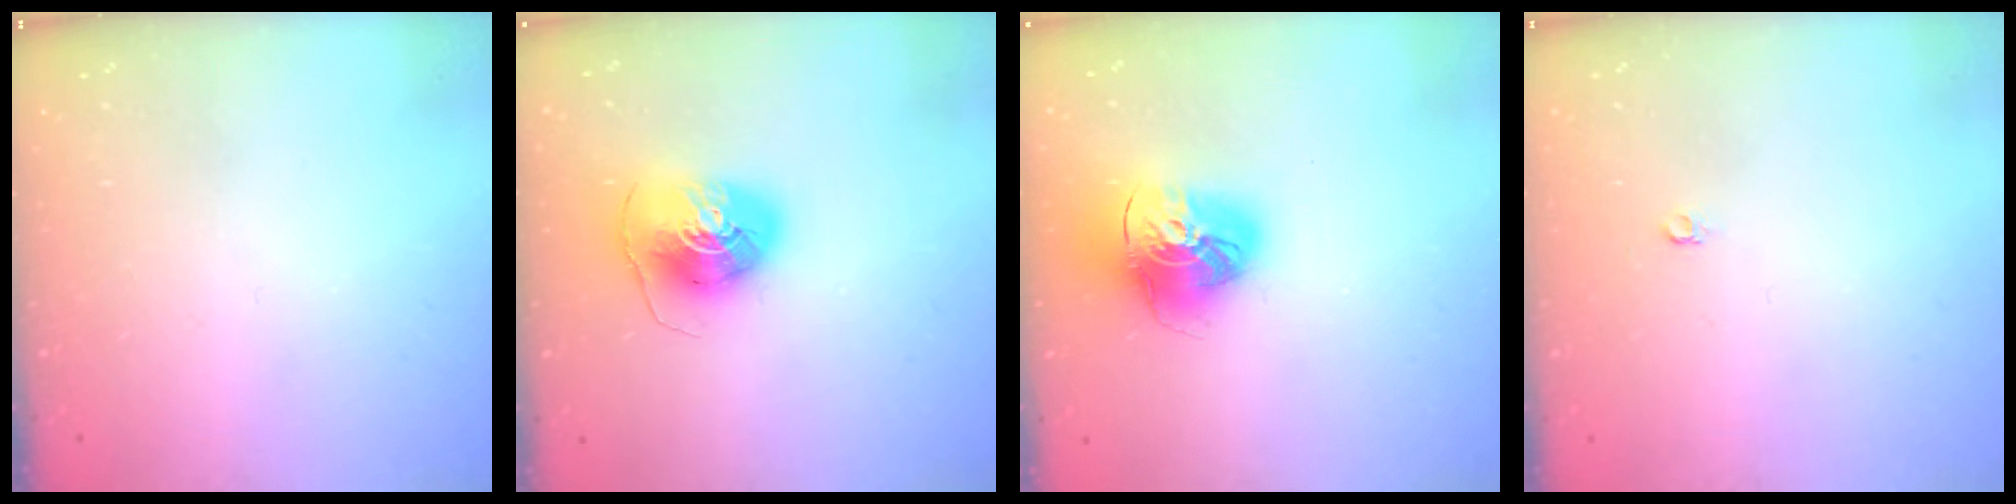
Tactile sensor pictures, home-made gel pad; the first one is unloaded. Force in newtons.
{"total": 9.5, "press": 9.4, "slide": 1.3}
{"total": 15.6, "press": 15.5, "slide": 1.7}
{"total": 3.2, "press": 3.2, "slide": 0.2}